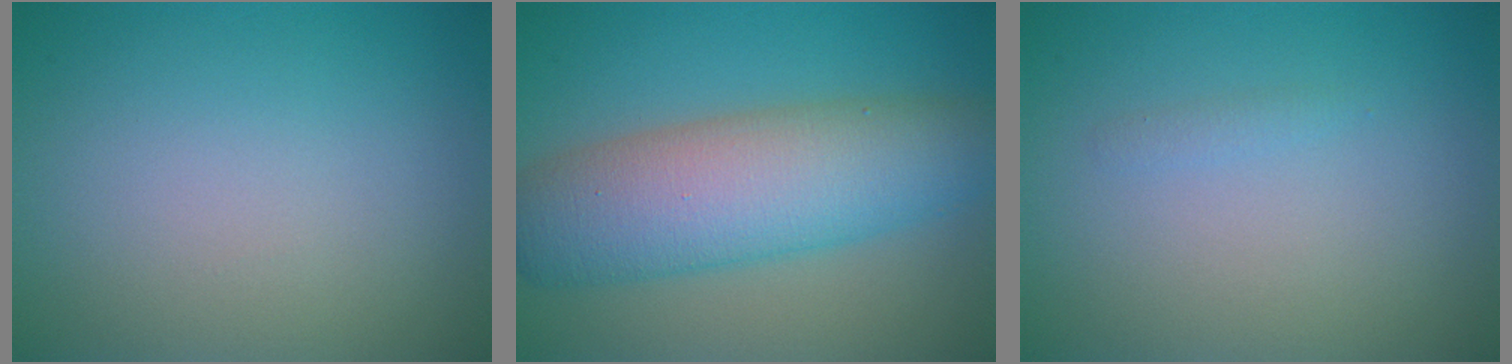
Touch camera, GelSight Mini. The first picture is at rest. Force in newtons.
{"total": 9.1, "press": 9.1, "slide": 0.1}
{"total": 0.6, "press": 0.6, "slide": 0.0}